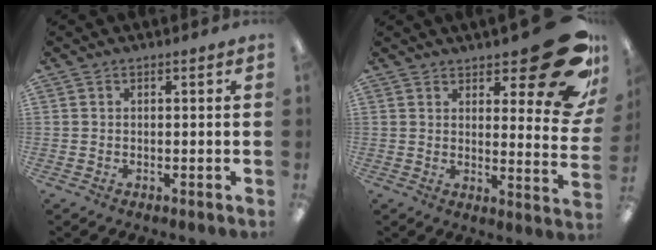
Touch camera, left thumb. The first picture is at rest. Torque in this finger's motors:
{"motor_torque": [2.44, 2.13, 1.24, -1.53, 0.06]}